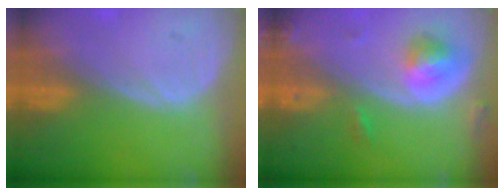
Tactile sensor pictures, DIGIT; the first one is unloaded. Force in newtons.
{"total": 4.6, "press": 4.6, "slide": 0.3}